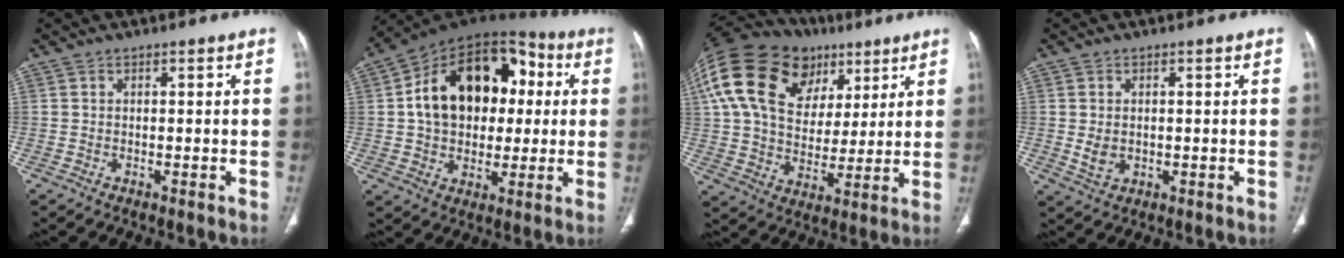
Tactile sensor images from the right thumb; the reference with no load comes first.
{"total": 22.5, "force": [2.9, 15.8, 15.8], "torque": [-0.223, 0.030, 0.046]}
{"total": 27.3, "force": [11.1, 18.6, 16.6], "torque": [-0.305, 0.038, 0.197]}
{"total": 3.3, "force": [0.1, 2.4, 2.3], "torque": [-0.041, -0.004, 0.009]}